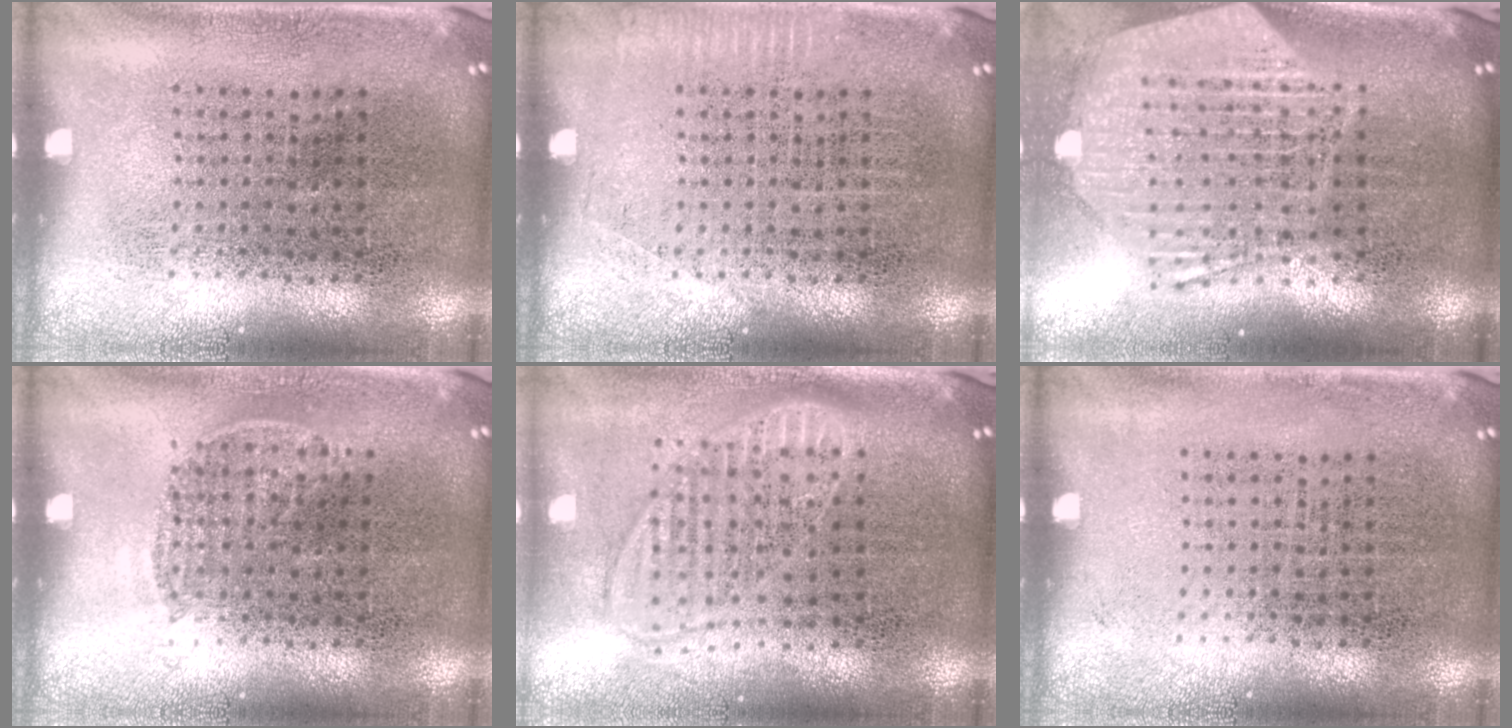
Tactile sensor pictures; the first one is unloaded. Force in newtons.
{"total": 0.6, "press": 0.6, "slide": 0.1}
{"total": 2.8, "press": 2.2, "slide": 1.7}
{"total": 0.5, "press": 0.2, "slide": 0.5}
{"total": 1.8, "press": 1.5, "slide": 1.0}
{"total": 0.0}